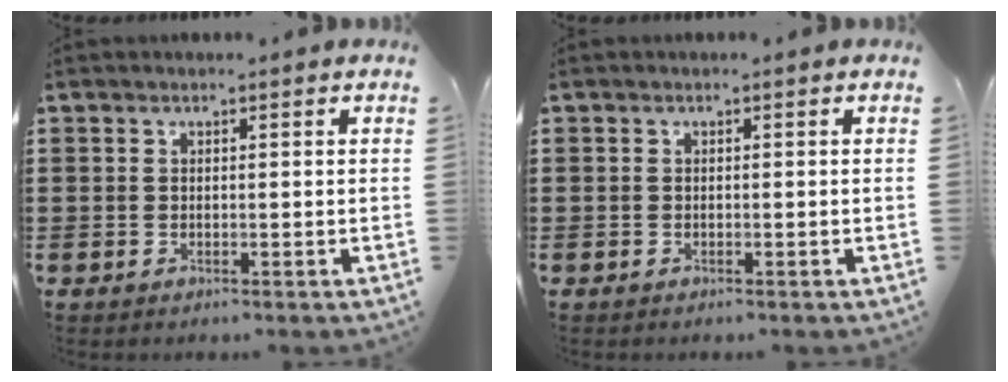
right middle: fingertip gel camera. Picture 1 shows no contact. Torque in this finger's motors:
{"motor_torque": [-0.02, -0.07, 0.01, 0.02]}